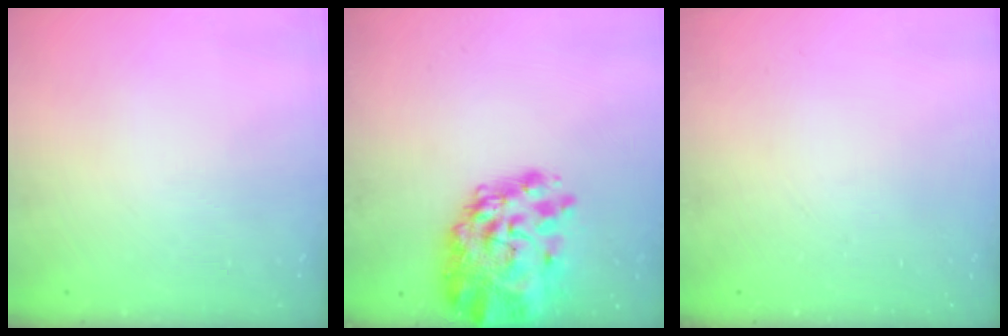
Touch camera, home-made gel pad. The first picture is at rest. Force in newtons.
{"total": 13.1, "press": 12.4, "slide": 4.4}
{"total": 0.0}